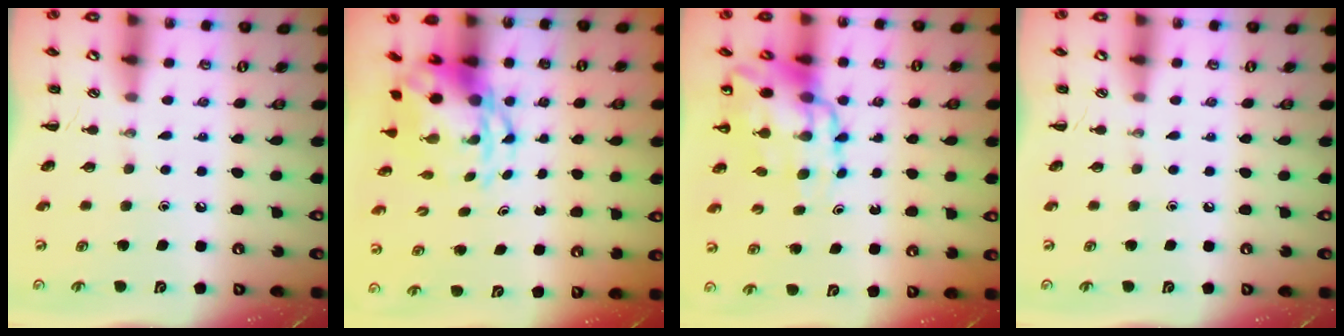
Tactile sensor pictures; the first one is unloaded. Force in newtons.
{"total": 6.3, "press": 6.0, "slide": 2.0}
{"total": 12.2, "press": 11.7, "slide": 3.3}
{"total": 0.0}